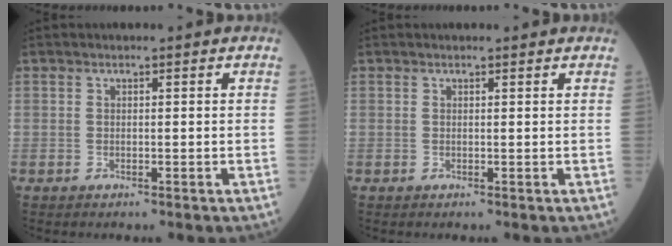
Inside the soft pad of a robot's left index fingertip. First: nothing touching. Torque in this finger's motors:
{"motor_torque": [-0.11, 0.03, -0.03, 0.00]}